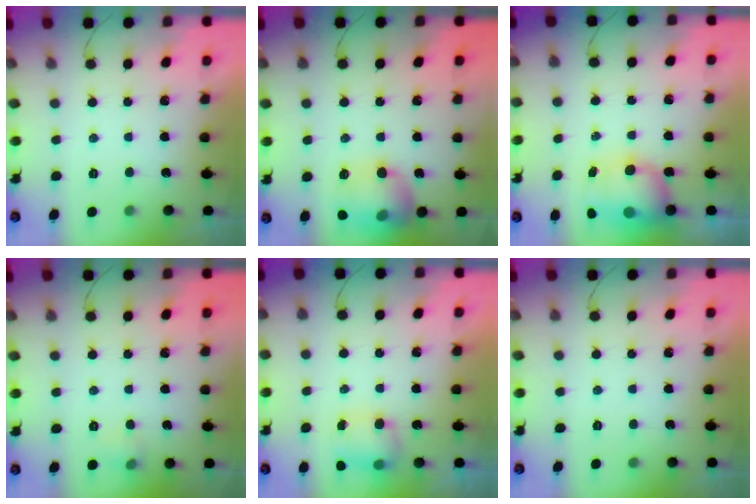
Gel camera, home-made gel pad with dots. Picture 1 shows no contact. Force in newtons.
{"total": 15.6, "press": 15.5, "slide": 1.2}
{"total": 10.6, "press": 10.5, "slide": 1.4}
{"total": 4.9, "press": 4.7, "slide": 1.4}
{"total": 6.3, "press": 6.3, "slide": 0.7}
{"total": 0.0}